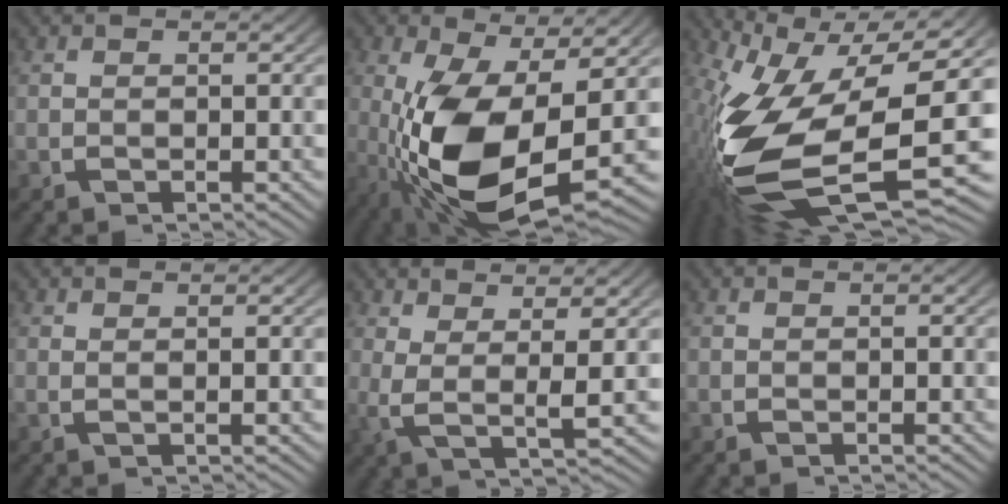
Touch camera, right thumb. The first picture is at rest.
{"total": 14.0, "force": [-1.3, 7.2, 11.9], "torque": [-0.243, -0.049, 0.008]}
{"total": 21.5, "force": [-3.1, 12.4, 17.3], "torque": [-0.358, -0.077, -0.006]}
{"total": 0.7, "force": [0.5, -0.2, 0.5], "torque": [-0.012, -0.002, 0.011]}
{"total": 4.6, "force": [1.8, 1.2, 4.0], "torque": [-0.084, -0.007, 0.036]}
{"total": 0.0}